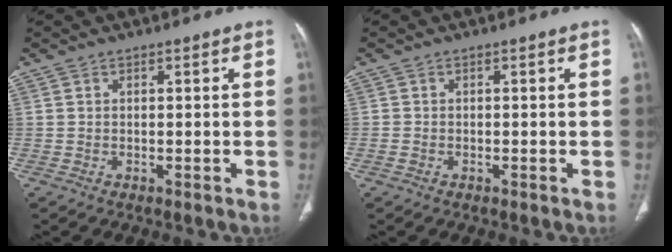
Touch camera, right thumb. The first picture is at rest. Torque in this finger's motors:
{"motor_torque": [-0.60, -0.20, -0.13, 0.58, -0.03]}